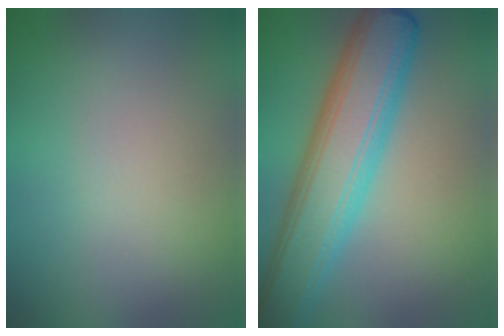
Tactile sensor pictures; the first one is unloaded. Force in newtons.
{"total": 8.3, "press": 8.3, "slide": 0.2}